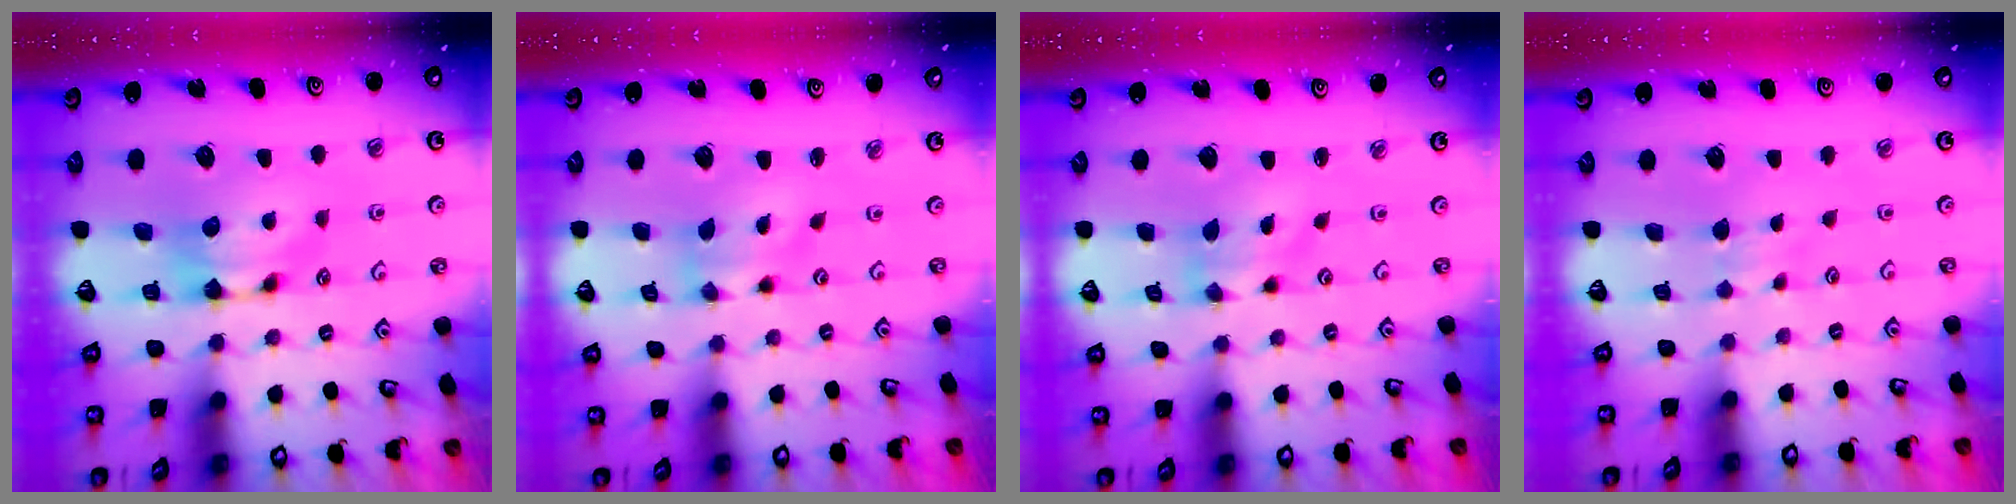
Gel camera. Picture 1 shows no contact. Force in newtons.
{"total": 1.5, "press": 1.0, "slide": 1.1}
{"total": 1.6, "press": 0.9, "slide": 1.4}
{"total": 3.6, "press": 3.5, "slide": 0.2}